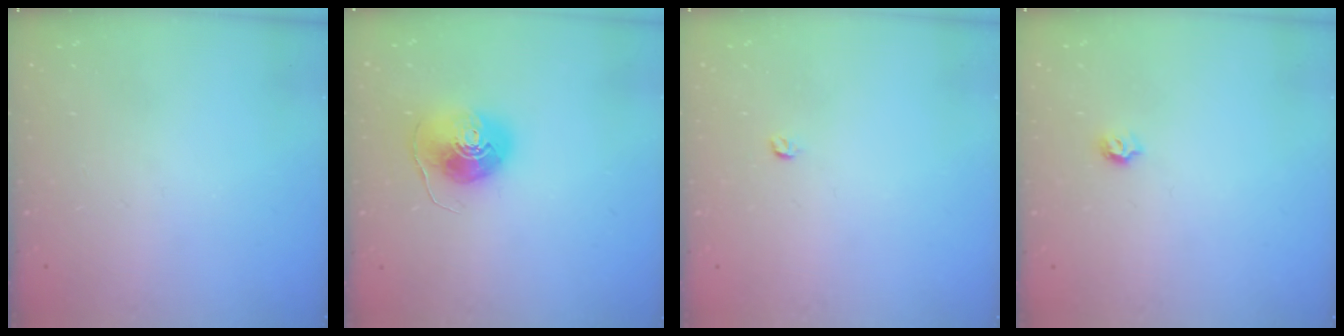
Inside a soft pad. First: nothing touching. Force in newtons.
{"total": 8.5, "press": 8.4, "slide": 1.2}
{"total": 3.0, "press": 2.9, "slide": 0.4}
{"total": 4.7, "press": 4.6, "slide": 0.5}